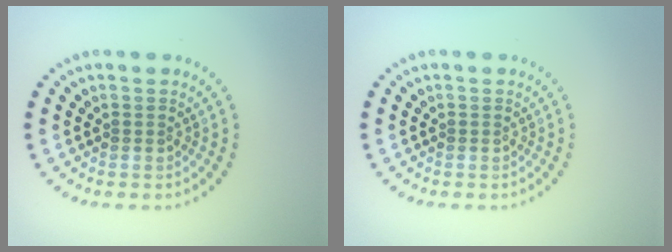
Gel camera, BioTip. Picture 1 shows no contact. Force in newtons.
{"total": 0.0}